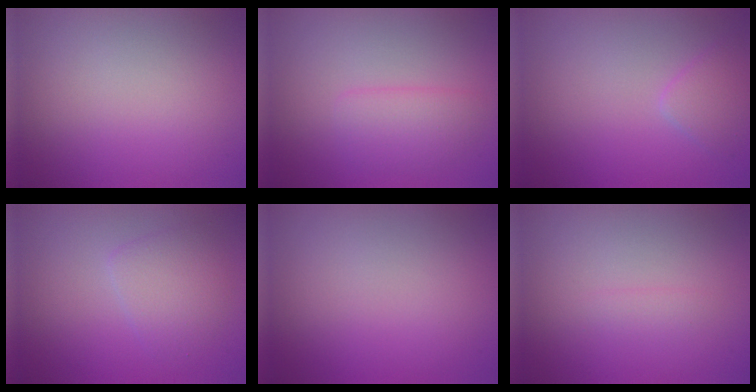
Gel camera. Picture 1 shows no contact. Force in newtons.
{"total": 2.4, "press": 2.4, "slide": 0.1}
{"total": 1.7, "press": 1.7, "slide": 0.1}
{"total": 2.7, "press": 2.7, "slide": 0.1}
{"total": 0.0}
{"total": 0.7, "press": 0.7, "slide": 0.0}